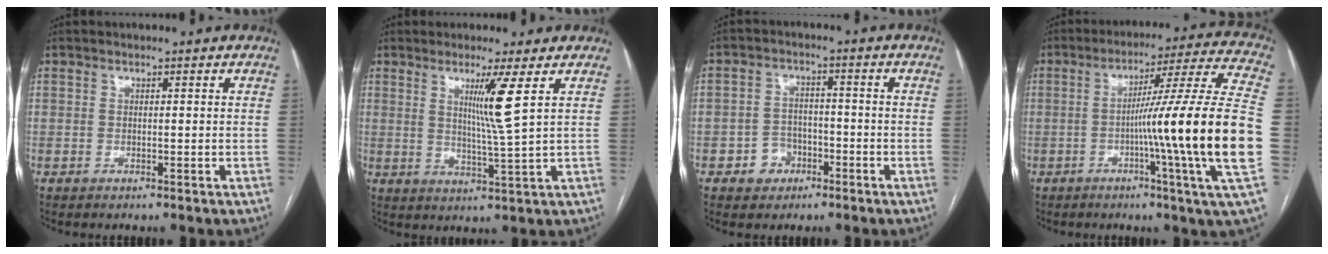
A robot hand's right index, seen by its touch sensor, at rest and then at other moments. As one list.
[{"total": 6.3, "force": [2.4, -1.9, 5.4], "torque": [-0.099, -0.021, 0.047]}, {"total": 4.7, "force": [-2.3, 3.9, 1.4], "torque": [-0.020, 0.016, -0.033]}, {"total": 21.3, "force": [-3.9, -2.8, 20.7], "torque": [-0.271, 0.000, -0.077]}]